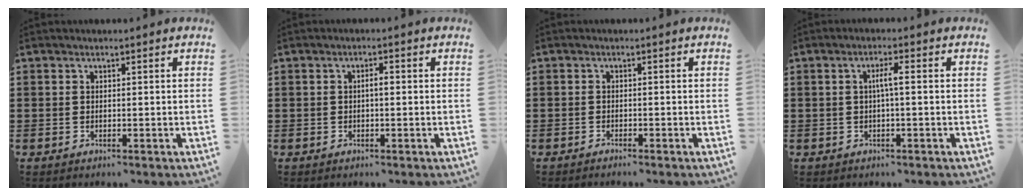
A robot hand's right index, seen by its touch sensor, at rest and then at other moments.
{"total": 1.4, "force": [-0.2, 0.3, 1.3], "torque": [-0.025, 0.001, -0.003]}
{"total": 0.8, "force": [-0.8, 0.0, 0.2], "torque": [-0.005, -0.002, -0.016]}
{"total": 2.6, "force": [-0.1, 0.1, 2.6], "torque": [-0.050, 0.001, -0.005]}